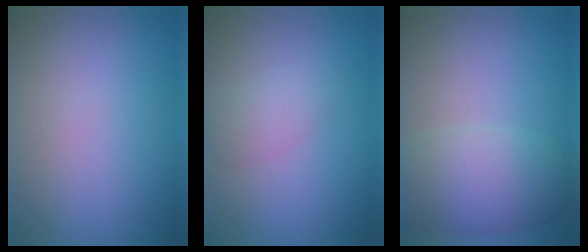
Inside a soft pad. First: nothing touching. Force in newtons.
{"total": 1.8, "press": 1.8, "slide": 0.1}
{"total": 5.6, "press": 5.6, "slide": 0.4}